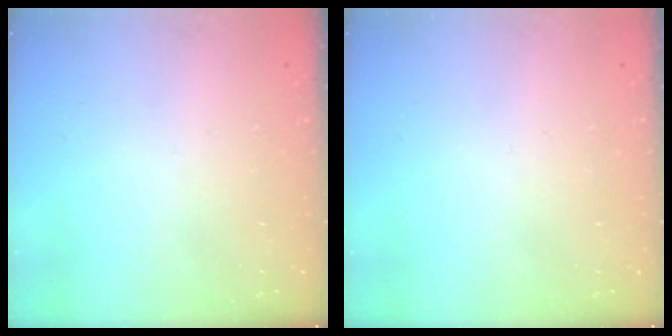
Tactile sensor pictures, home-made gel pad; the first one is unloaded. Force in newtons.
{"total": 0.0}